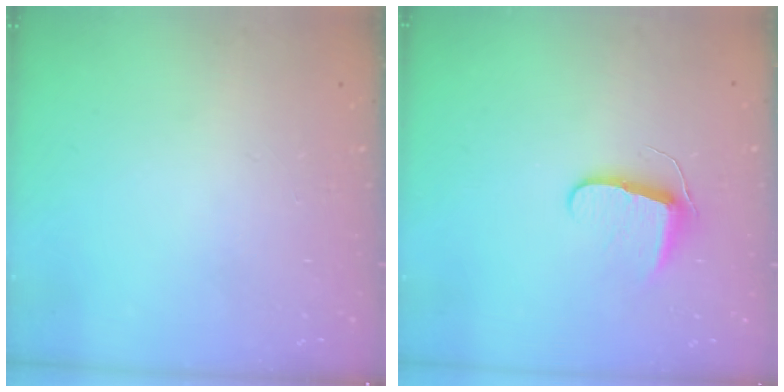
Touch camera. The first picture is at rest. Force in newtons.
{"total": 7.2, "press": 7.2, "slide": 0.7}